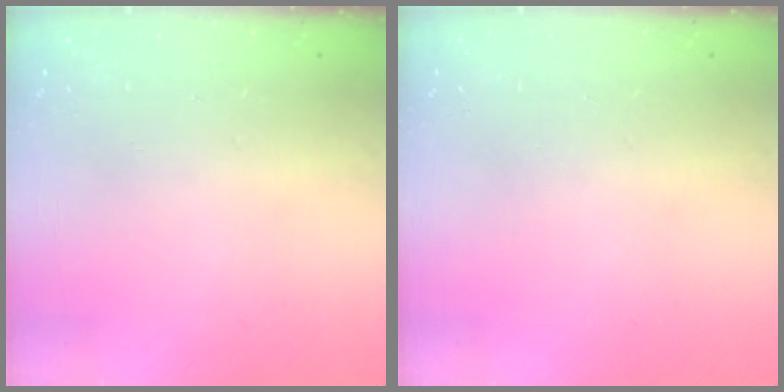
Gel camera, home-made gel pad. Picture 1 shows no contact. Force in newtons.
{"total": 0.0}